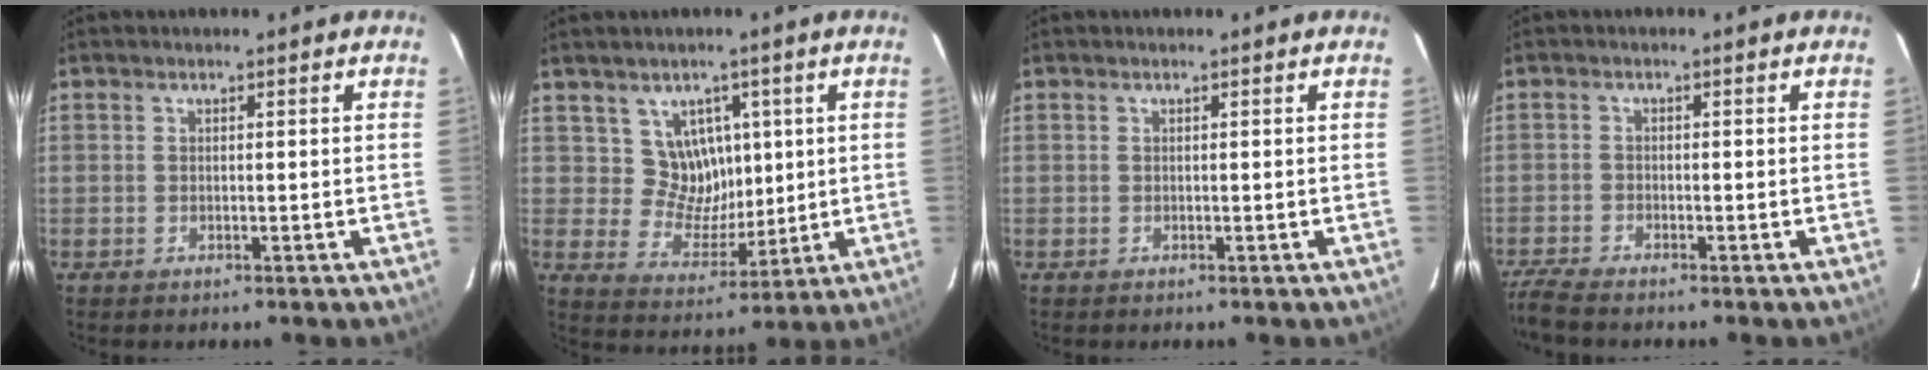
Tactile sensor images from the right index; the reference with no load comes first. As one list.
[{"total": 8.0, "force": [3.0, 7.1, 2.1], "torque": [-0.032, 0.002, 0.062]}, {"total": 0.0}, {"total": 4.5, "force": [-4.1, 0.2, 1.8], "torque": [-0.056, -0.017, -0.080]}]